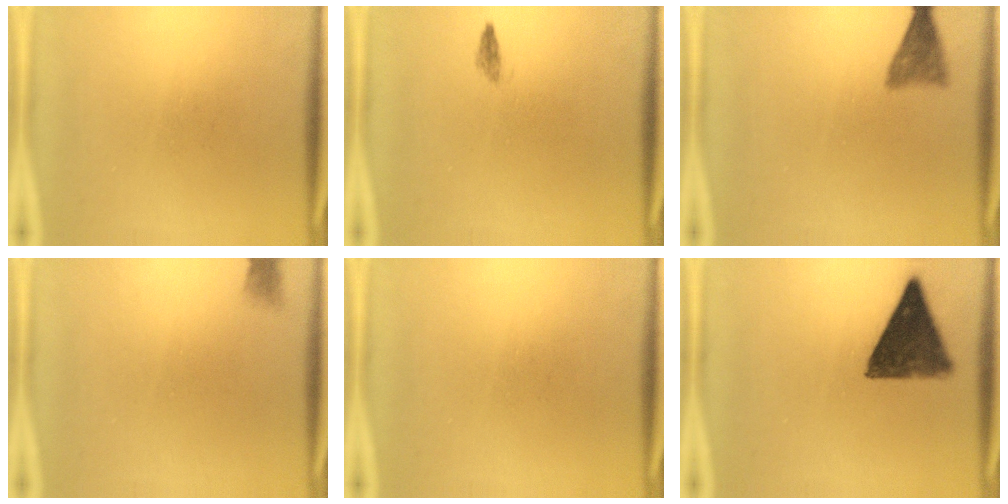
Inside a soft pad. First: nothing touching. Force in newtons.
{"total": 0.8}
{"total": 3.3}
{"total": 1.2}
{"total": 0.0}
{"total": 11.5}